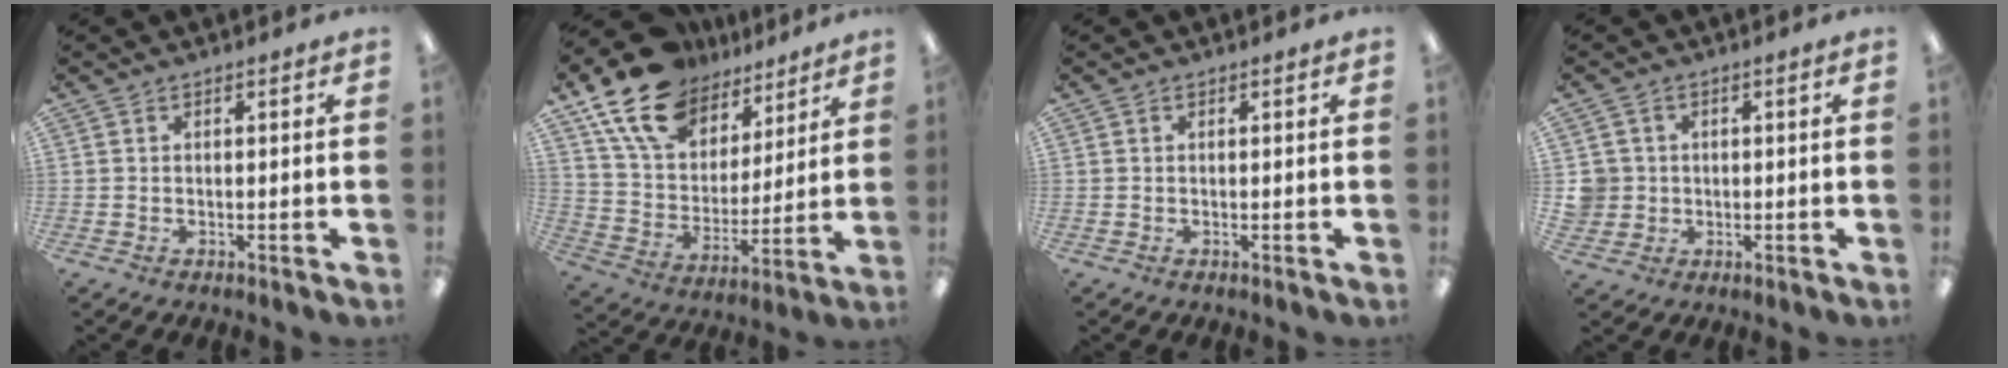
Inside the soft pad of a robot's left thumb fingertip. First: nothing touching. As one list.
[{"total": 17.9, "force": [12.5, 10.6, 7.2], "torque": [-0.144, -0.065, 0.229]}, {"total": 0.0}, {"total": 4.4, "force": [0.2, 4.3, 0.5], "torque": [-0.011, 0.008, 0.005]}]